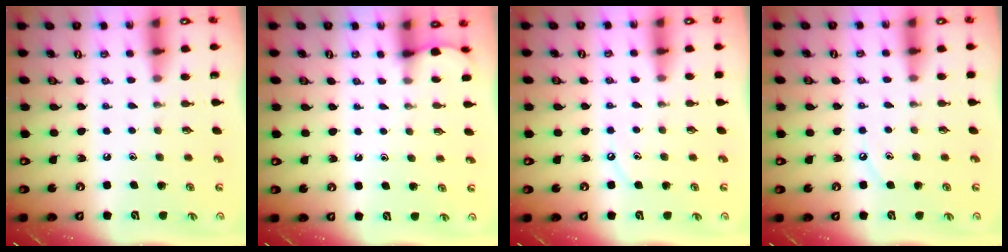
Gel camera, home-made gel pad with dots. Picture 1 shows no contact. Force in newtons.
{"total": 1.9, "press": 1.9, "slide": 0.2}
{"total": 3.6, "press": 3.5, "slide": 0.5}
{"total": 3.5, "press": 3.5, "slide": 0.5}